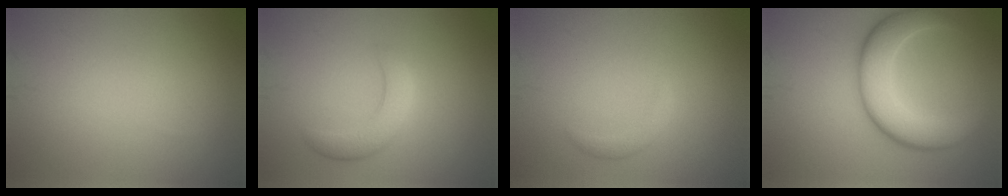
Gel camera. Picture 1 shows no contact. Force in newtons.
{"total": 3.2, "press": 3.2, "slide": 0.2}
{"total": 1.2, "press": 1.2, "slide": 0.1}
{"total": 6.9, "press": 6.9, "slide": 0.1}